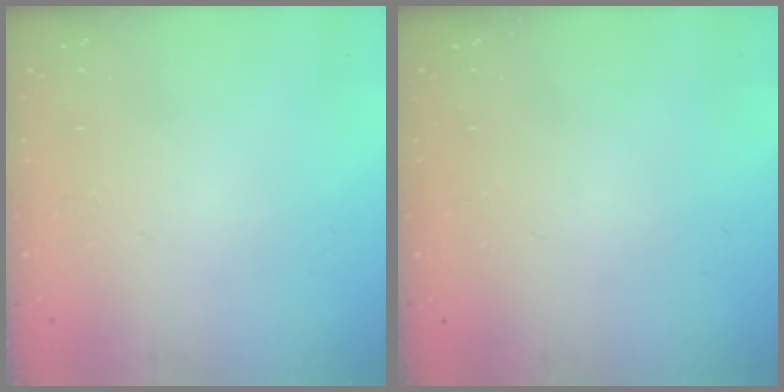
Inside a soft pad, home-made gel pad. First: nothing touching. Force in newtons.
{"total": 0.0}